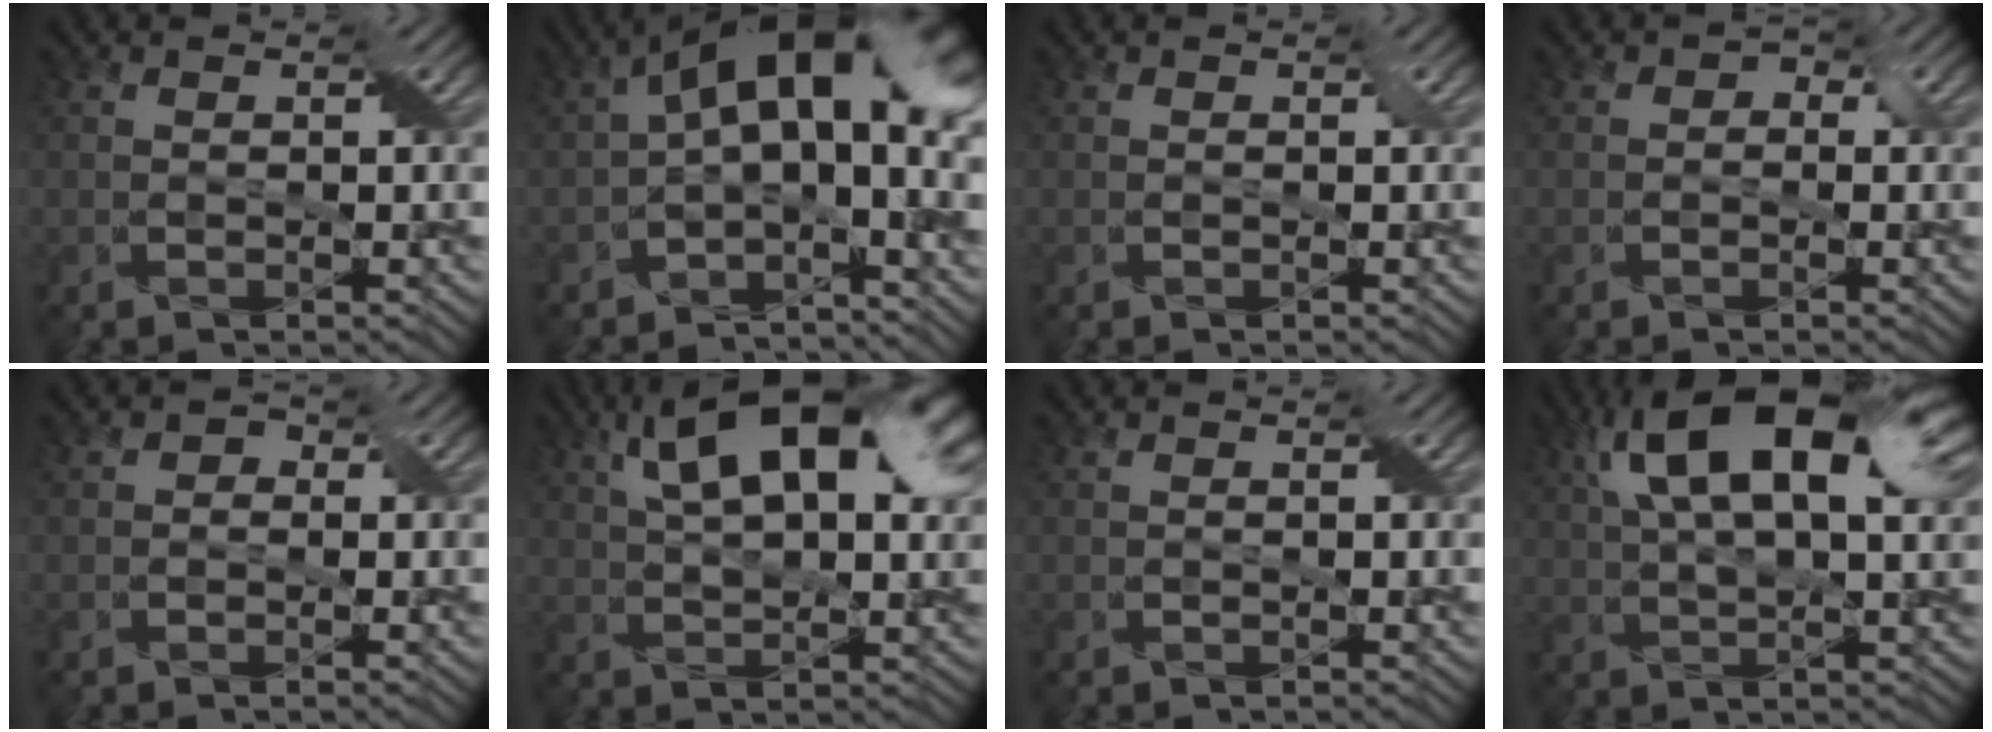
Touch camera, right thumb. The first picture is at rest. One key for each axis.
{"total": 15.5, "fx": 0.4, "fy": 8.3, "fz": 13.1, "tx": -0.202, "ty": -0.005, "tz": 0.017}
{"total": 0.0}
{"total": 1.3, "fx": -0.3, "fy": 1.1, "fz": 0.7, "tx": -0.004, "ty": 0.002, "tz": -0.008}
{"total": 1.0, "fx": -0.2, "fy": 0.9, "fz": 0.3, "tx": 0.006, "ty": 0.003, "tz": -0.012}
{"total": 16.5, "fx": 7.3, "fy": 7.3, "fz": 12.9, "tx": -0.211, "ty": 0.053, "tz": 0.095}
{"total": 0.0}
{"total": 17.1, "fx": 6.9, "fy": 7.2, "fz": 13.9, "tx": -0.243, "ty": 0.047, "tz": 0.095}